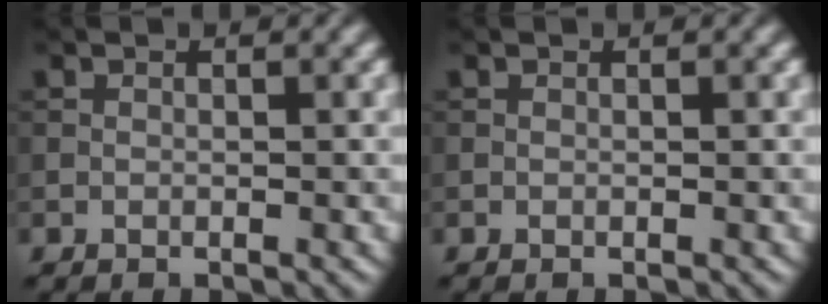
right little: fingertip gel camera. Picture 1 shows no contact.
{"total": 0.0}